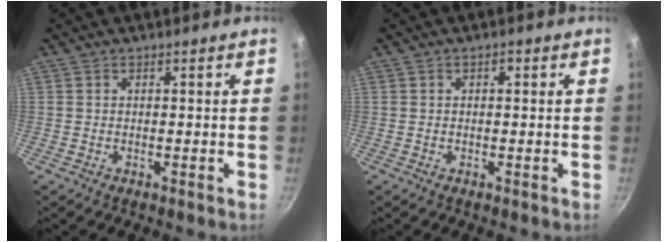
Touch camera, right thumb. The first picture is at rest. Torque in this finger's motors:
{"motor_torque": [-0.03, -0.28, -0.50, 0.28, -0.01]}